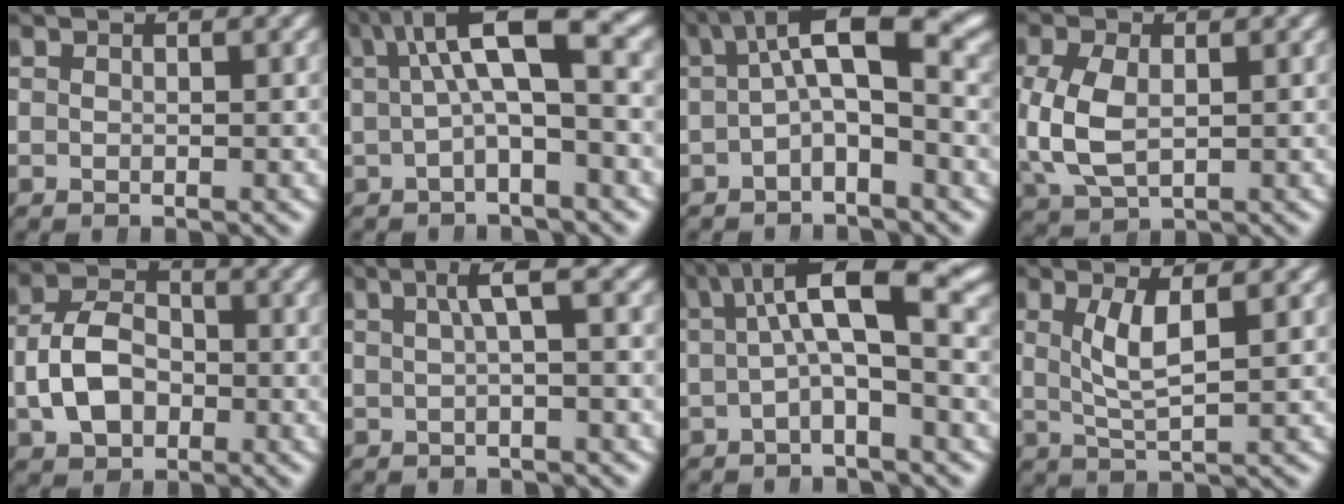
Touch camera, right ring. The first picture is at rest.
{"total": 6.3, "force": [1.3, 2.3, 5.7], "torque": [-0.097, 0.017, 0.014]}
{"total": 5.2, "force": [0.7, 2.3, 4.6], "torque": [-0.083, 0.004, 0.006]}
{"total": 5.1, "force": [-0.1, 3.7, 3.5], "torque": [-0.104, -0.016, 0.016]}
{"total": 6.0, "force": [-1.1, 4.6, 3.7], "torque": [-0.068, -0.011, -0.010]}
{"total": 2.6, "force": [0.9, 0.0, 2.4], "torque": [-0.028, 0.018, 0.012]}
{"total": 6.0, "force": [1.1, 2.1, 5.5], "torque": [-0.093, 0.012, 0.011]}
{"total": 3.6, "force": [0.7, 1.2, 3.4], "torque": [-0.068, -0.015, 0.024]}